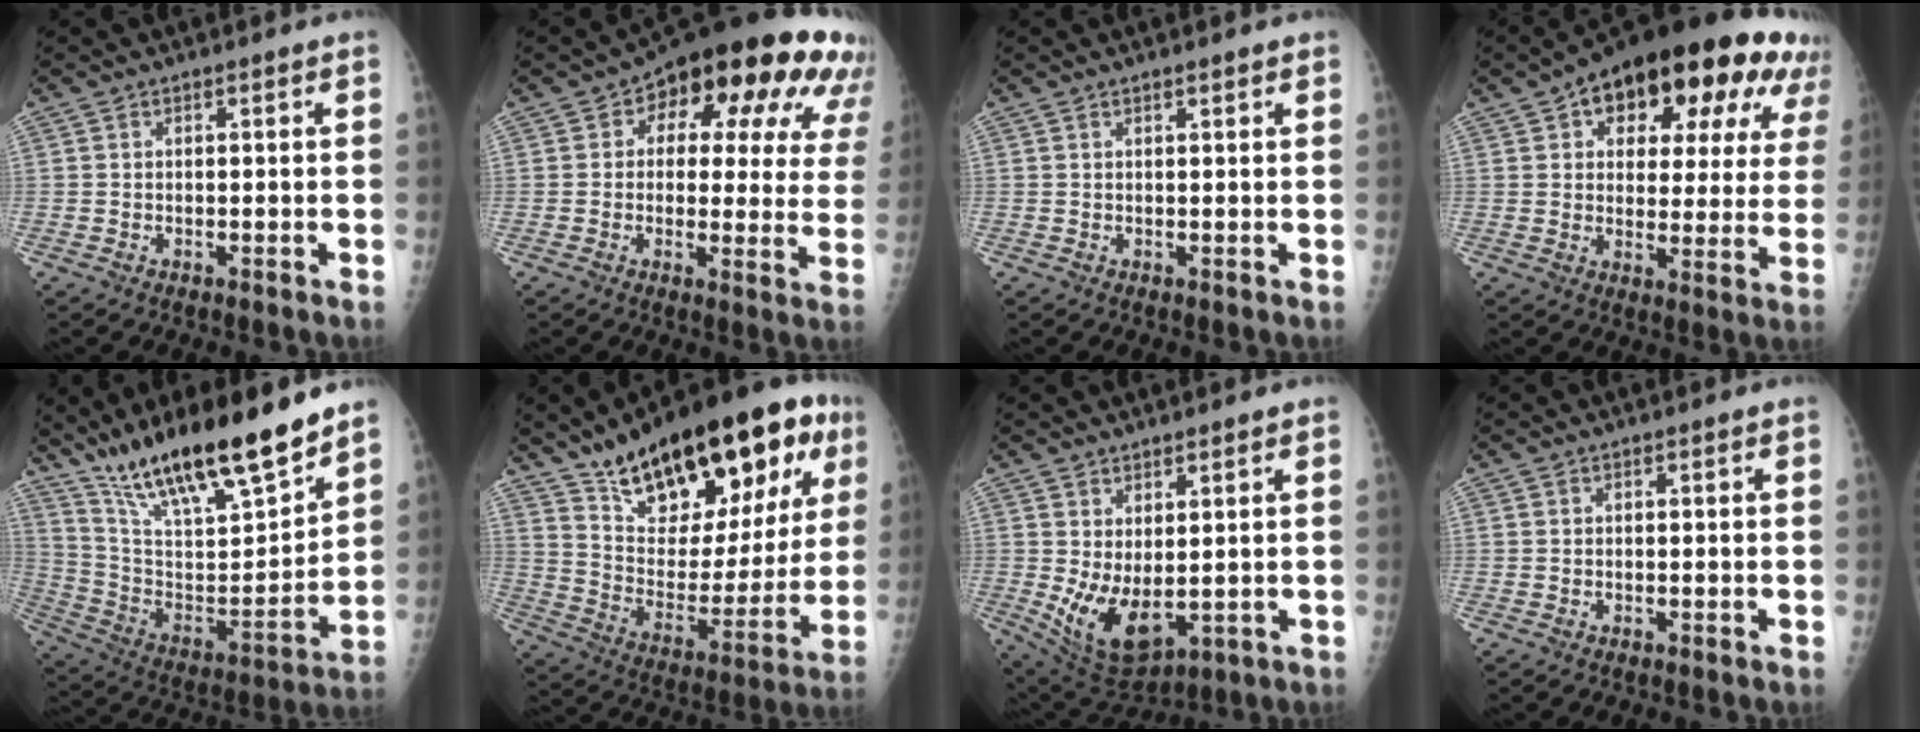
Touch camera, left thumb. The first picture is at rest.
{"total": 21.7, "force": [9.6, 10.9, 16.2], "torque": [-0.167, 0.006, 0.113]}
{"total": 1.0, "force": [0.7, 0.2, 0.6], "torque": [-0.005, 0.000, 0.010]}
{"total": 24.6, "force": [12.6, 12.0, 17.3], "torque": [-0.199, 0.011, 0.168]}
{"total": 24.8, "force": [18.5, 5.4, 15.6], "torque": [-0.245, -0.073, 0.327]}
{"total": 30.9, "force": [17.2, 12.4, 22.4], "torque": [-0.311, -0.032, 0.277]}
{"total": 10.1, "force": [0.5, 5.3, 8.6], "torque": [-0.141, -0.022, 0.035]}
{"total": 0.0}